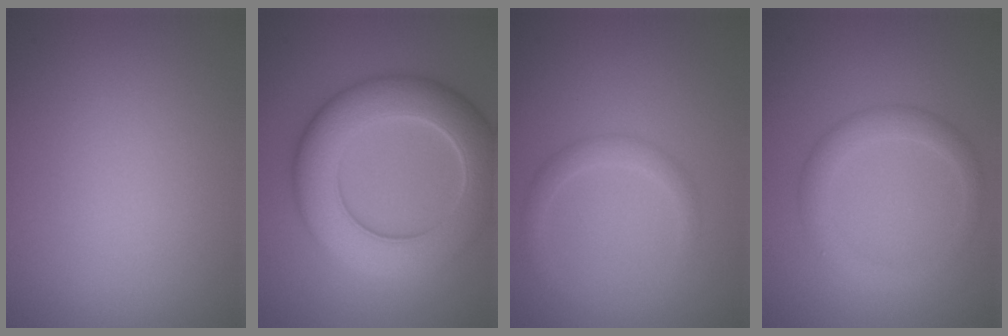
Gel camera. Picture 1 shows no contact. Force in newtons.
{"total": 9.0, "press": 9.0, "slide": 0.5}
{"total": 1.6, "press": 1.6, "slide": 0.1}
{"total": 2.7, "press": 2.7, "slide": 0.1}